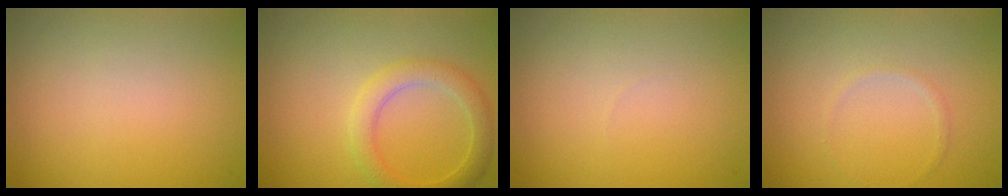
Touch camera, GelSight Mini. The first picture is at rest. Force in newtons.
{"total": 2.8, "press": 2.8, "slide": 0.1}
{"total": 0.0}
{"total": 0.6, "press": 0.6, "slide": 0.0}